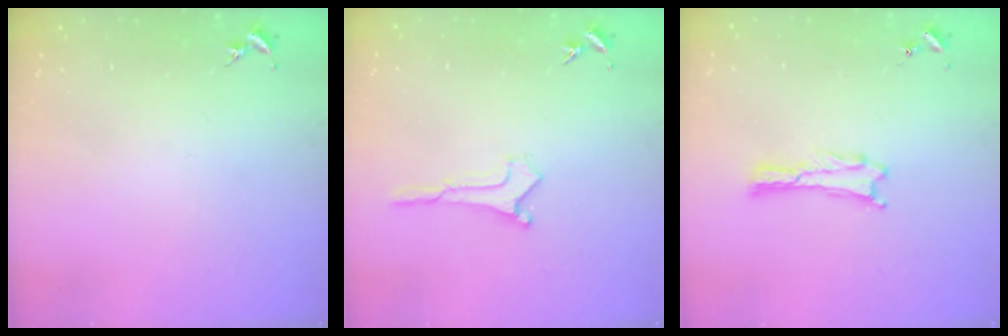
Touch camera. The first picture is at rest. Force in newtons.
{"total": 0.0}
{"total": 0.0}